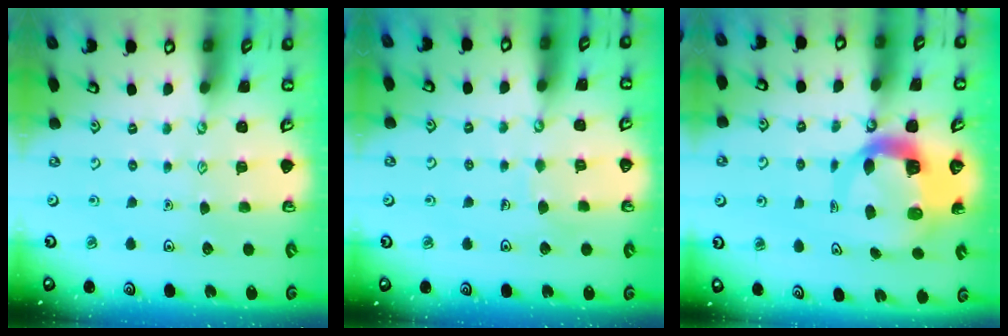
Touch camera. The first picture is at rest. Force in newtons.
{"total": 4.0, "press": 4.0, "slide": 0.3}
{"total": 8.4, "press": 8.3, "slide": 1.0}